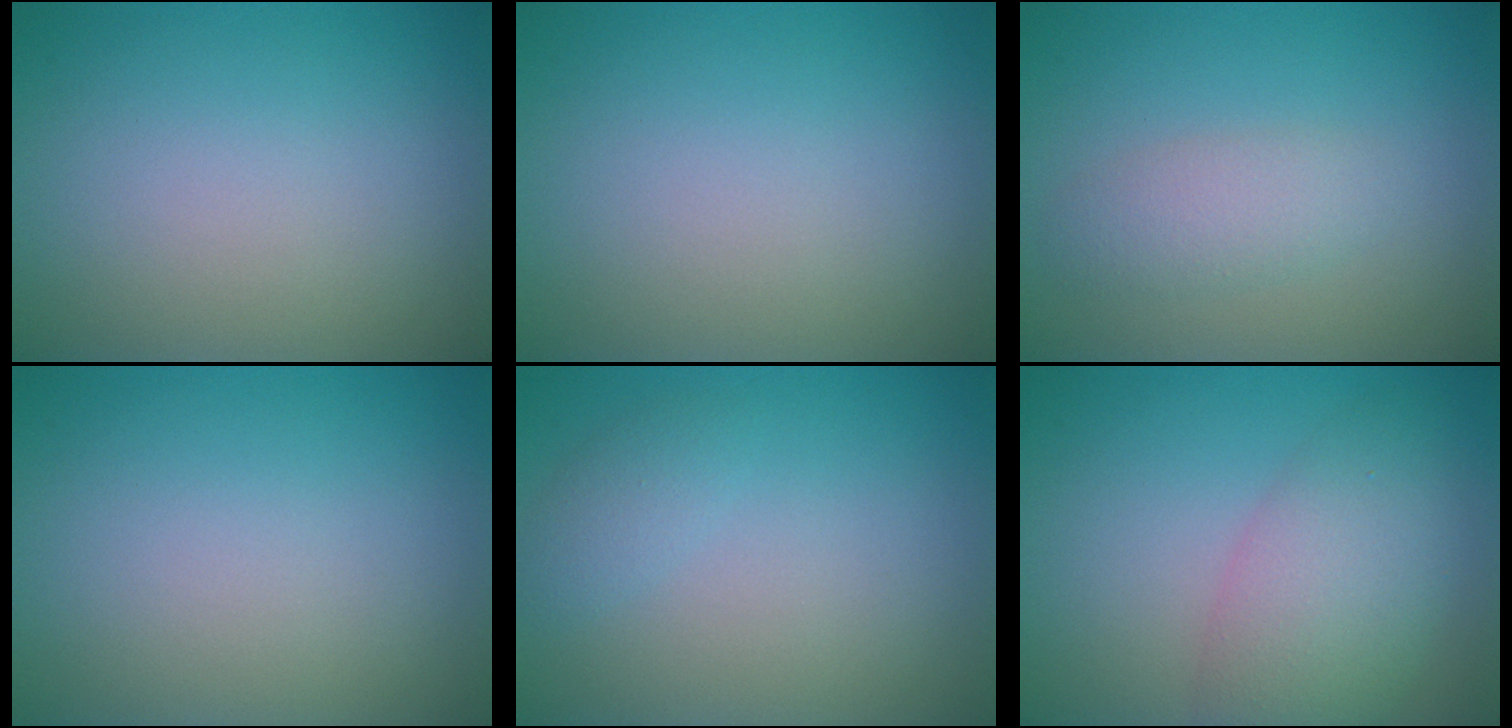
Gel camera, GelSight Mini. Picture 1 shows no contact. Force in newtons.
{"total": 0.0}
{"total": 2.2, "press": 2.2, "slide": 0.1}
{"total": 0.0}
{"total": 1.3, "press": 1.3, "slide": 0.1}
{"total": 5.3, "press": 5.3, "slide": 0.2}